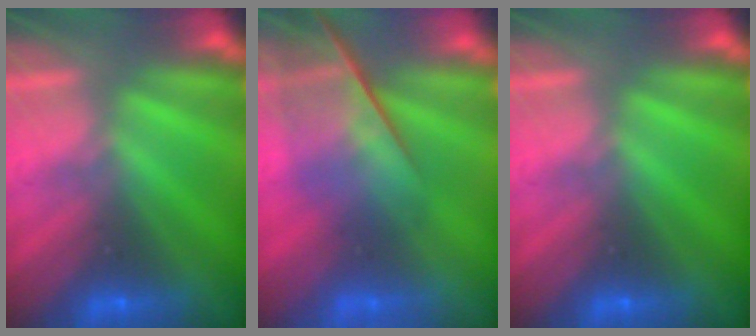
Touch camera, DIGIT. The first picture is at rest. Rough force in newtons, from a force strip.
{"total": 4.8}
{"total": 0.0}